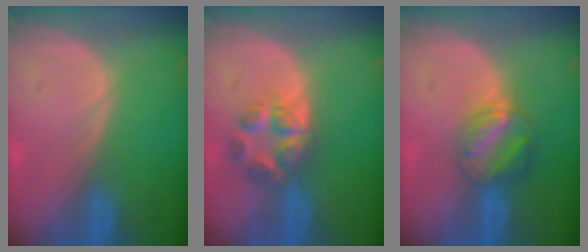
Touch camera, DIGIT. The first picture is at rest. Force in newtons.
{"total": 5.9, "press": 5.3, "slide": 2.5}
{"total": 6.3, "press": 5.6, "slide": 2.8}